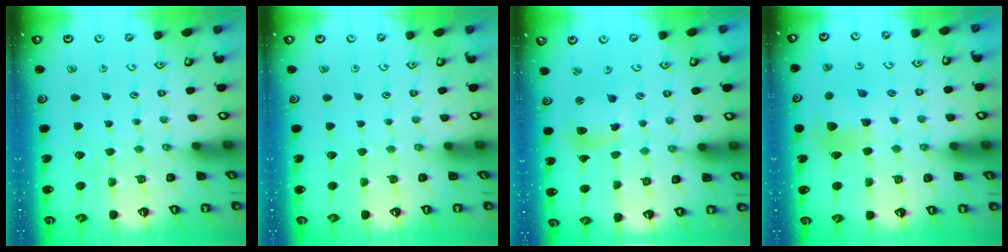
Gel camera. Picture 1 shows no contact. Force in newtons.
{"total": 0.0}
{"total": 8.0, "press": 7.9, "slide": 1.1}
{"total": 7.4, "press": 7.4, "slide": 0.7}